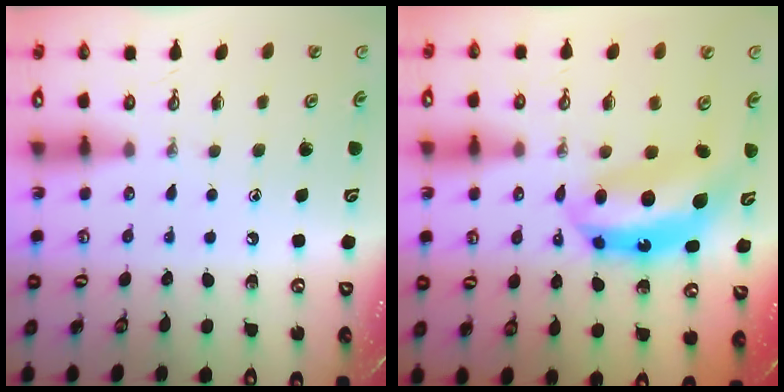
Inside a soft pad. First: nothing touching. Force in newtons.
{"total": 7.9, "press": 7.9, "slide": 0.5}